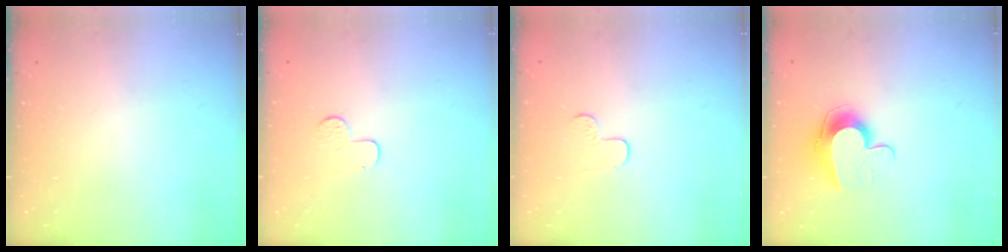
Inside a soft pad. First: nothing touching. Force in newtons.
{"total": 5.9, "press": 5.8, "slide": 0.6}
{"total": 3.5, "press": 3.5, "slide": 0.4}
{"total": 11.8, "press": 11.7, "slide": 0.7}